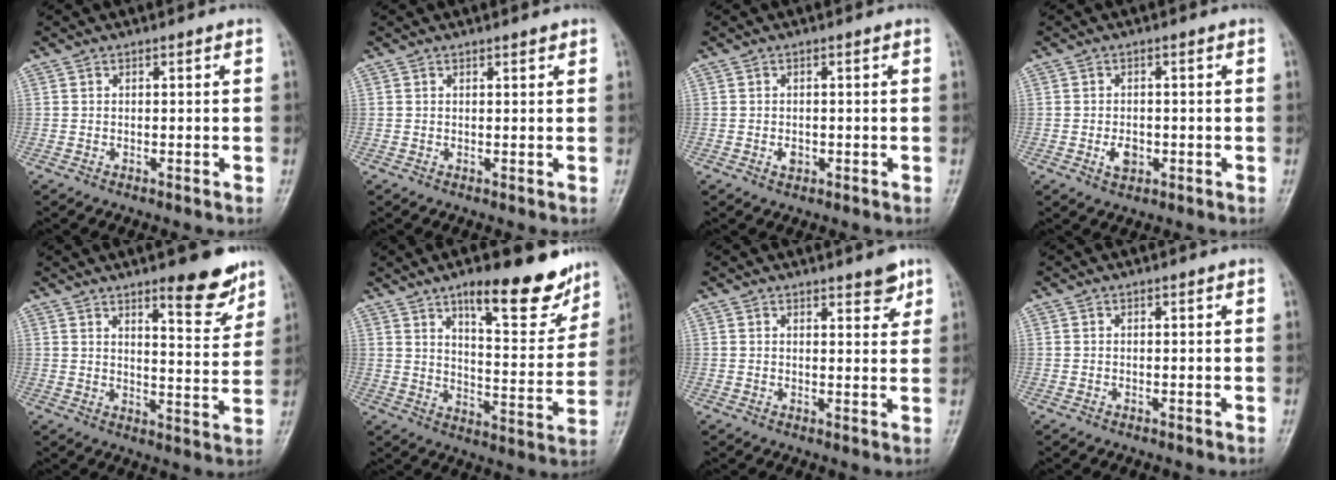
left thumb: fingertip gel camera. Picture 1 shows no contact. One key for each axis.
{"total": 1.1, "fx": 0.8, "fy": 0.4, "fz": 0.6, "tx": -0.004, "ty": -0.003, "tz": 0.009}
{"total": 1.7, "fx": -0.5, "fy": 1.3, "fz": 1.0, "tx": -0.008, "ty": 0.001, "tz": -0.007}
{"total": 3.3, "fx": -1.0, "fy": 2.3, "fz": 2.2, "tx": -0.029, "ty": 0.001, "tz": -0.014}
{"total": 10.4, "fx": 7.1, "fy": 2.6, "fz": 7.1, "tx": -0.070, "ty": -0.049, "tz": 0.102}
{"total": 16.9, "fx": 11.4, "fy": 5.4, "fz": 11.3, "tx": -0.109, "ty": -0.072, "tz": 0.171}
{"total": 4.0, "fx": 2.8, "fy": 1.6, "fz": 2.5, "tx": -0.013, "ty": -0.015, "tz": 0.035}
{"total": 0.0}